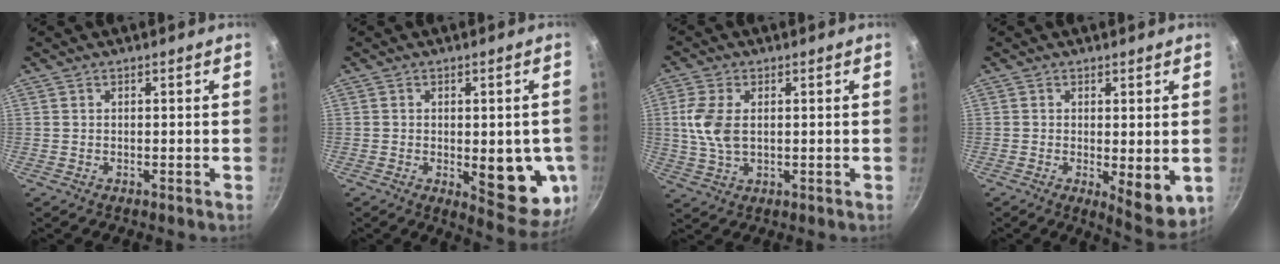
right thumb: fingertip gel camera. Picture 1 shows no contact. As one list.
[{"total": 13.1, "force": [-1.9, 5.3, 11.8], "torque": [-0.105, -0.022, -0.018]}, {"total": 7.4, "force": [0.9, 4.3, 6.0], "torque": [-0.127, 0.001, 0.017]}, {"total": 7.4, "force": [-0.6, 2.8, 6.8], "torque": [-0.083, -0.018, -0.002]}]